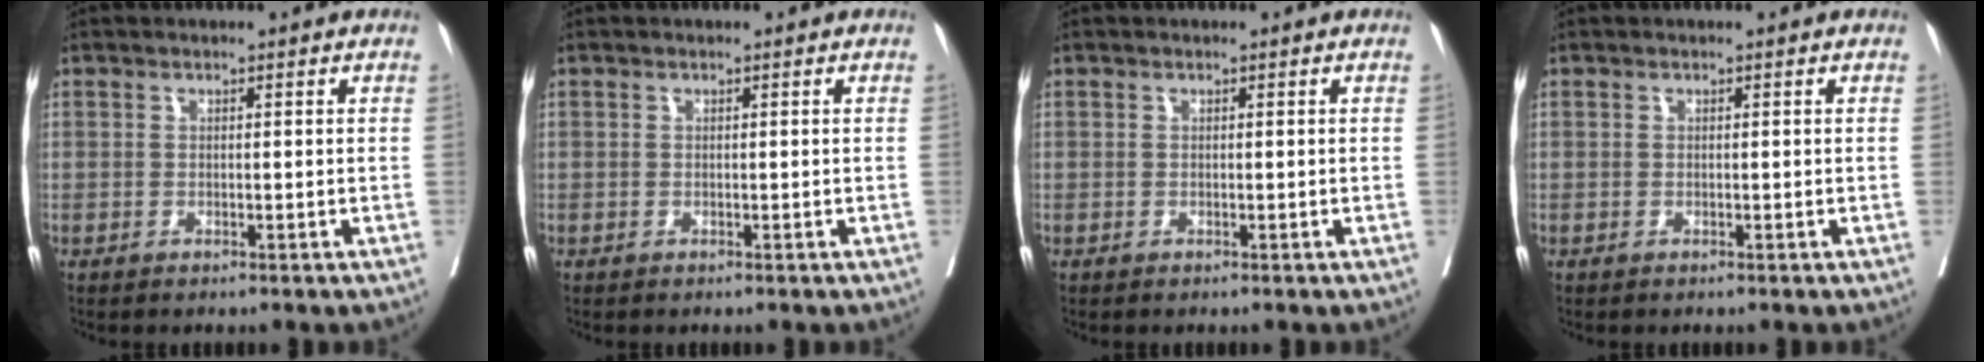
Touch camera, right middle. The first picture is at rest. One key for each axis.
{"total": 0.0}
{"total": 0.0}
{"total": 0.0}